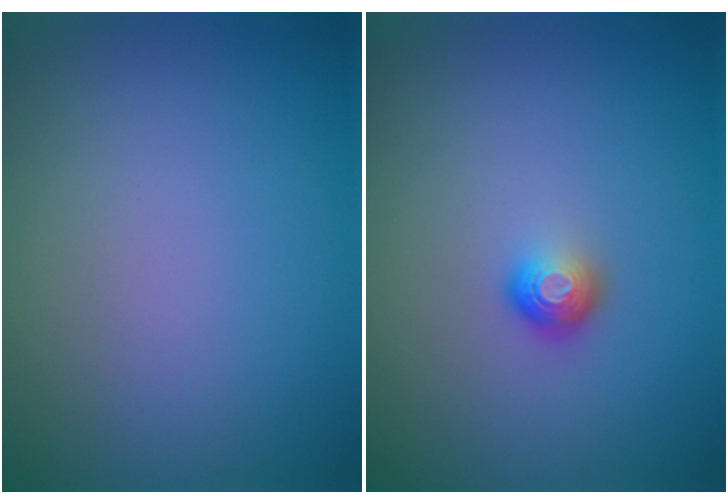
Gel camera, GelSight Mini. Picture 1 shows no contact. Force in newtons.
{"total": 1.6, "press": 1.1, "slide": 1.2}